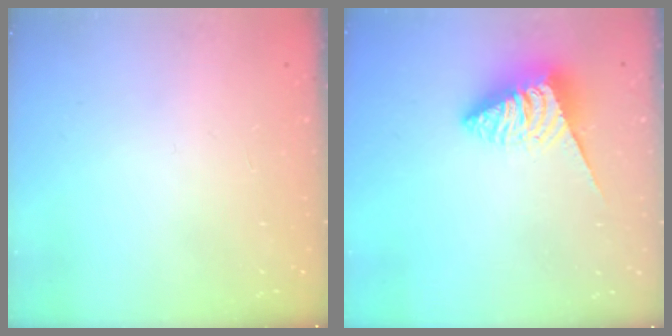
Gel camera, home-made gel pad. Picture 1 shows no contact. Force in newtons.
{"total": 4.7, "press": 4.7, "slide": 0.3}